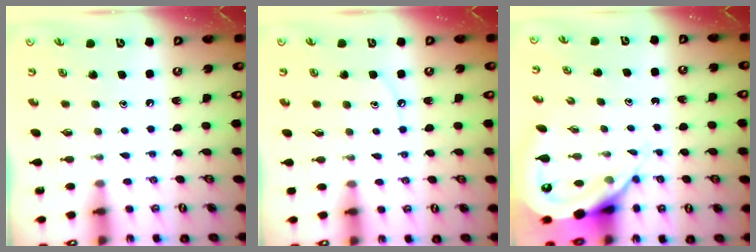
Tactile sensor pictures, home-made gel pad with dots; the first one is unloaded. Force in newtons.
{"total": 4.6, "press": 4.5, "slide": 0.6}
{"total": 8.0, "press": 8.0, "slide": 1.0}